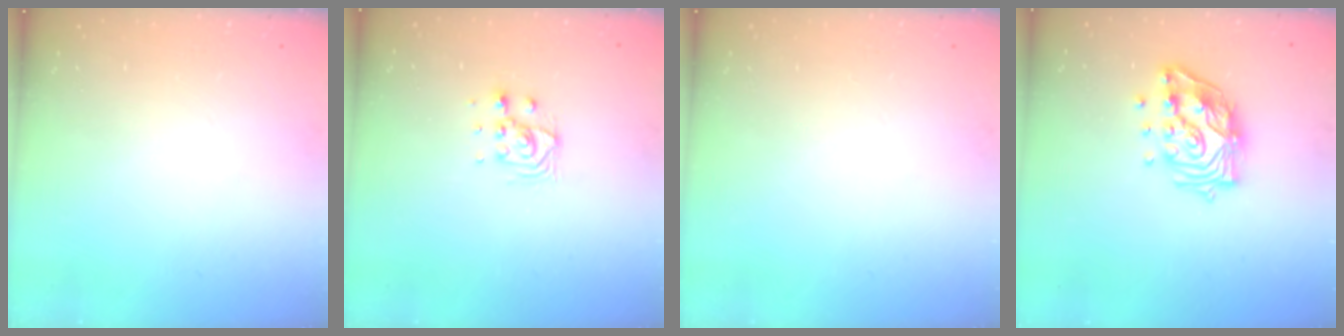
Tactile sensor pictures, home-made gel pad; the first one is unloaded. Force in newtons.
{"total": 6.4, "press": 6.4, "slide": 0.4}
{"total": 0.0}
{"total": 14.5, "press": 14.4, "slide": 1.6}